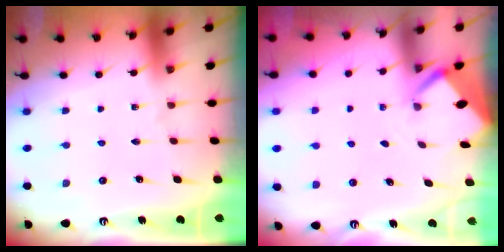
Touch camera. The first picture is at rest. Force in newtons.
{"total": 2.2, "press": 2.2, "slide": 0.2}